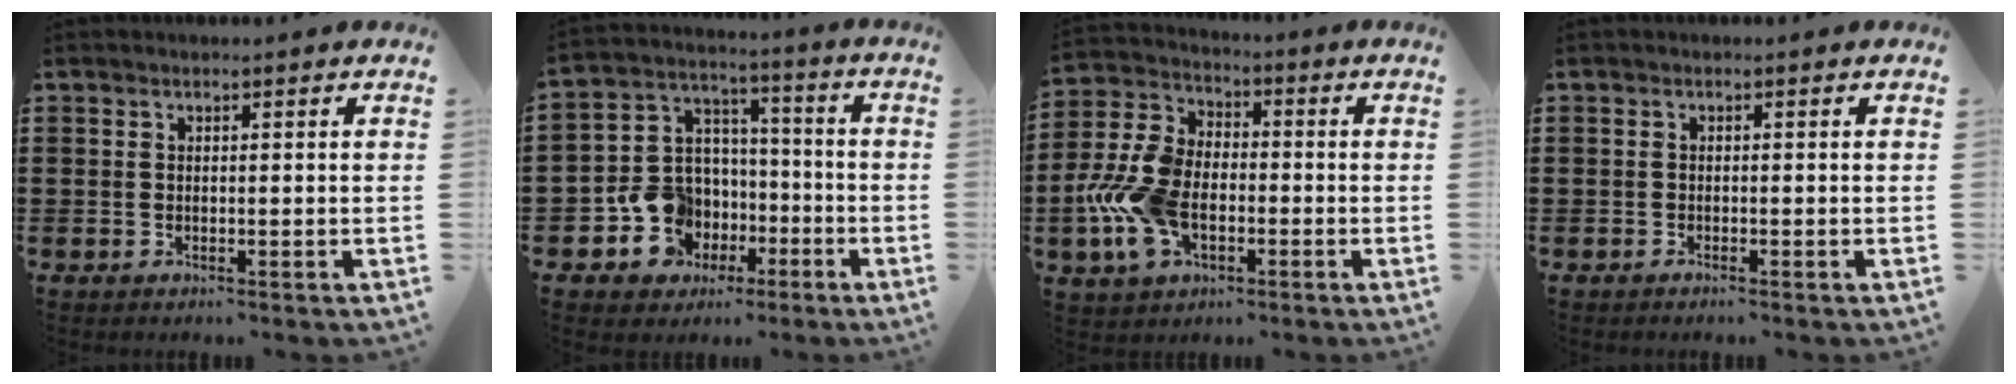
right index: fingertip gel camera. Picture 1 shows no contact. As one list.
[{"total": 10.7, "force": [-4.0, 9.3, 3.6], "torque": [-0.110, 0.023, -0.068]}, {"total": 10.6, "force": [-2.7, 6.7, 7.7], "torque": [-0.205, -0.001, -0.053]}, {"total": 0.5, "force": [-0.5, 0.0, 0.1], "torque": [-0.004, -0.001, -0.010]}]